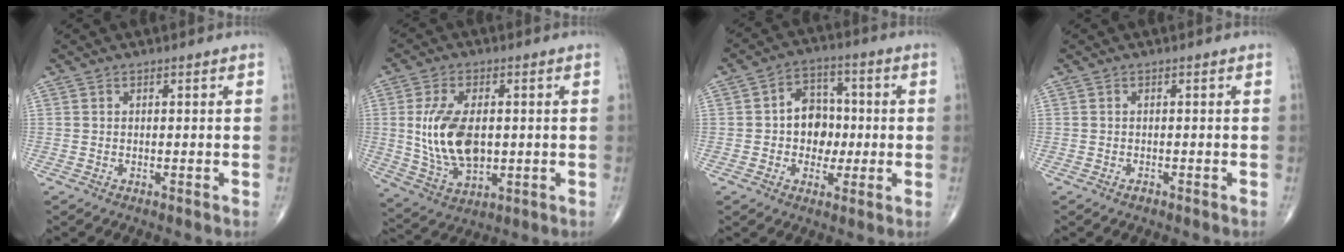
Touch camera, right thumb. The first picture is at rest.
{"total": 13.3, "force": [0.6, 7.5, 10.9], "torque": [-0.201, -0.009, 0.021]}
{"total": 9.2, "force": [-0.4, 7.3, 5.6], "torque": [-0.038, 0.020, -0.013]}
{"total": 0.7, "force": [-0.5, 0.4, 0.3], "torque": [-0.003, 0.002, -0.009]}